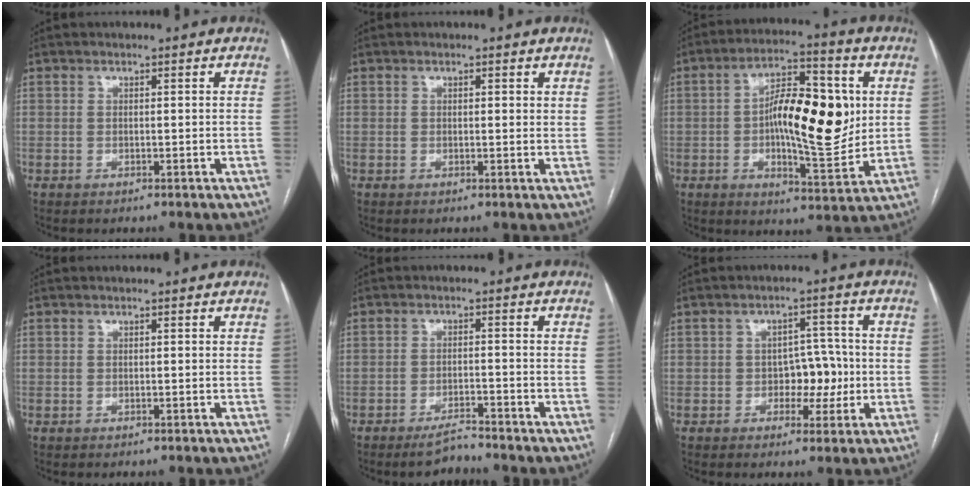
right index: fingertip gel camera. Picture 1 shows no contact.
{"total": 1.2, "force": [0.7, 0.4, 0.8], "torque": [-0.012, -0.002, 0.006]}
{"total": 15.7, "force": [1.1, 4.8, 15.0], "torque": [-0.241, 0.013, 0.017]}
{"total": 0.0}
{"total": 3.7, "force": [-3.4, 0.3, 1.5], "torque": [-0.028, -0.009, -0.058]}
{"total": 5.4, "force": [-1.0, 3.4, 4.1], "torque": [-0.051, 0.016, -0.010]}